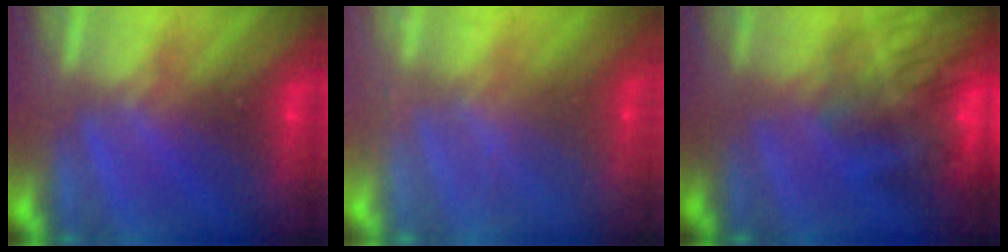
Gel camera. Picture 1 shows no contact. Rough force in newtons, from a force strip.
{"total": 2.4}
{"total": 7.3}